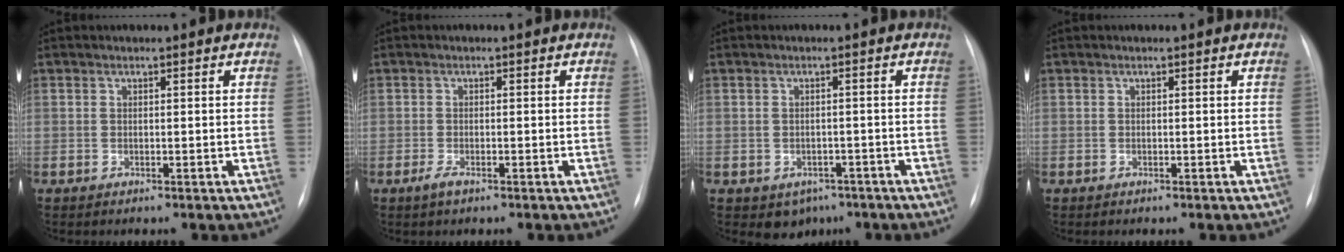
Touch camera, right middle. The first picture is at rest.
{"total": 1.4, "force": [-0.8, 0.3, 1.0], "torque": [-0.021, -0.002, -0.014]}
{"total": 3.6, "force": [-2.0, 2.7, 1.4], "torque": [-0.011, 0.004, -0.013]}
{"total": 0.0}